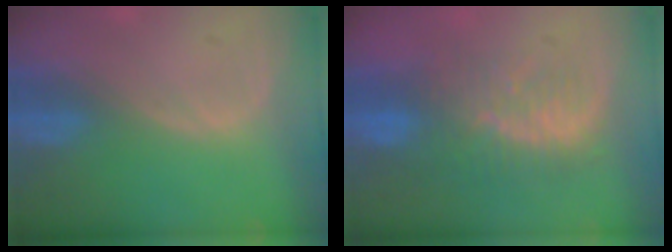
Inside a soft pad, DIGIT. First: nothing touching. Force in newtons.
{"total": 9.6, "press": 8.4, "slide": 4.6}